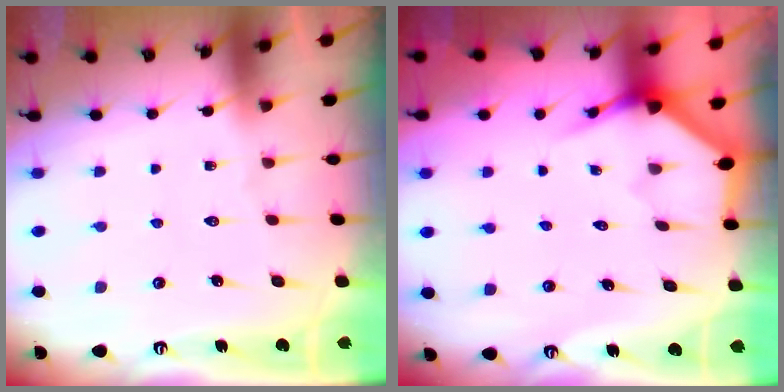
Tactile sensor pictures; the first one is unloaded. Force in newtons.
{"total": 3.4, "press": 3.4, "slide": 0.2}